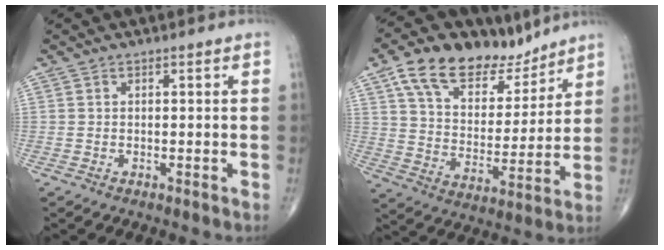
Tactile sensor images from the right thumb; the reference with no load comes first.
{"total": 17.6, "force": [12.1, 9.4, 8.6], "torque": [-0.103, -0.043, 0.212]}